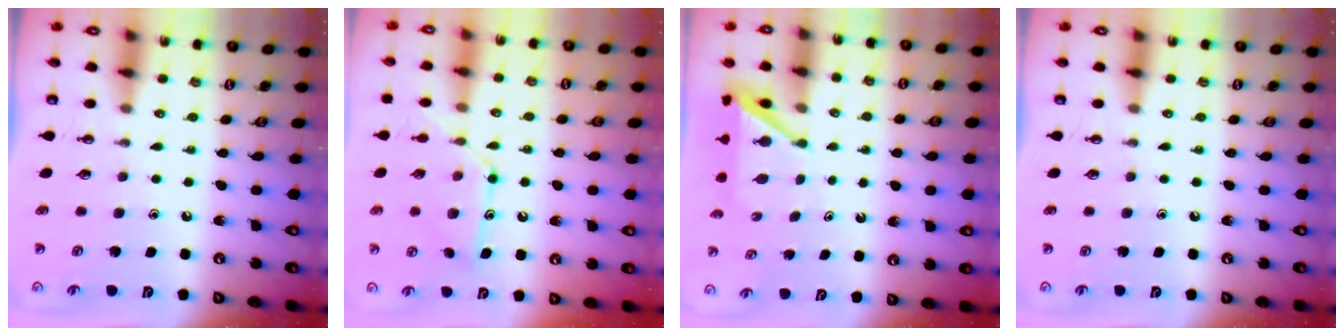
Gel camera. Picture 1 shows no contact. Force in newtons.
{"total": 12.7, "press": 12.6, "slide": 1.1}
{"total": 6.3, "press": 6.3, "slide": 0.2}
{"total": 0.0}